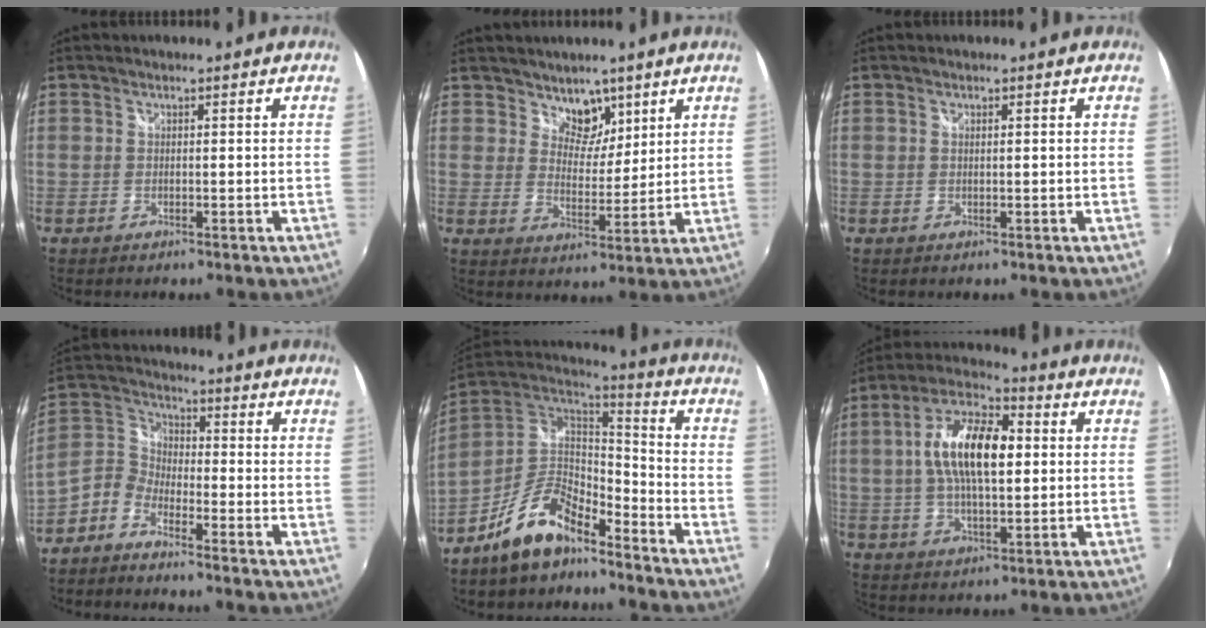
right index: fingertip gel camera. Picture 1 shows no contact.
{"total": 5.8, "force": [4.2, 3.7, 1.7], "torque": [-0.012, -0.008, 0.070]}
{"total": 0.0}
{"total": 5.8, "force": [-3.5, 3.5, 3.0], "torque": [-0.076, 0.020, -0.085]}
{"total": 13.2, "force": [-9.4, 5.2, 7.6], "torque": [-0.168, 0.011, -0.175]}
{"total": 14.1, "force": [1.5, 6.0, 12.7], "torque": [-0.240, 0.018, 0.020]}